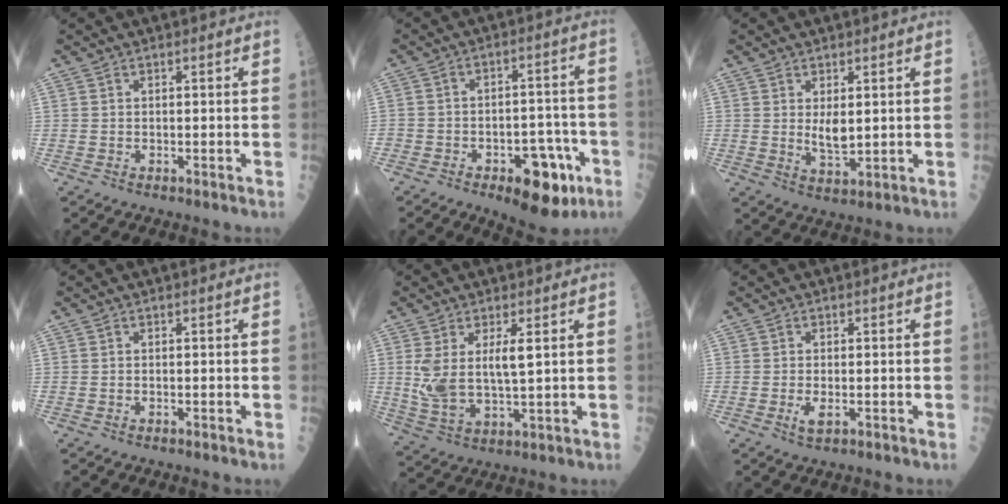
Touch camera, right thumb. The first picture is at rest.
{"total": 12.6, "force": [-6.1, 6.5, 9.0], "torque": [-0.084, 0.044, -0.080]}
{"total": 4.1, "force": [0.9, 1.8, 3.6], "torque": [-0.057, -0.015, 0.022]}
{"total": 0.0}
{"total": 8.6, "force": [1.9, 3.2, 7.8], "torque": [-0.167, -0.015, 0.046]}
{"total": 2.2, "force": [-0.6, 0.8, 2.0], "torque": [-0.037, -0.004, -0.011]}